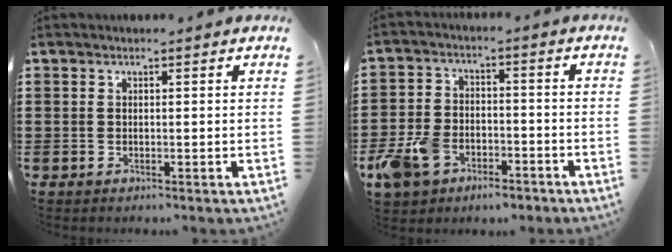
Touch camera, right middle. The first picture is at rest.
{"total": 7.2, "force": [-5.1, 4.0, 3.2], "torque": [-0.092, 0.009, -0.105]}